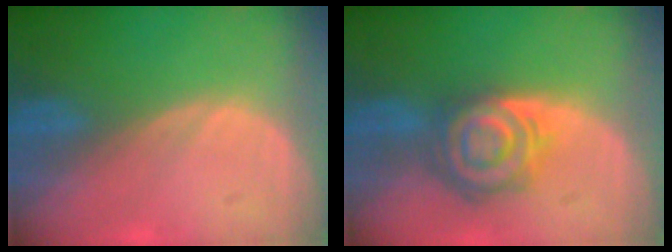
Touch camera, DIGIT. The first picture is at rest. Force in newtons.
{"total": 8.0, "press": 7.1, "slide": 3.7}